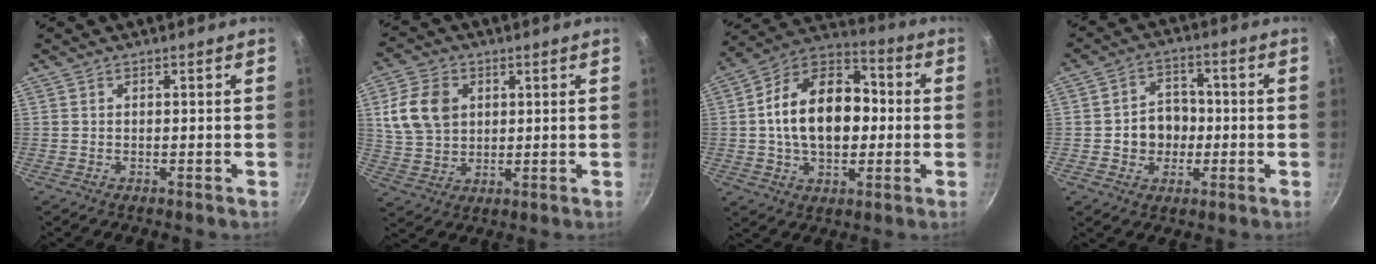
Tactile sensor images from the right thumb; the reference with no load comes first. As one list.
[{"total": 10.6, "force": [2.8, 8.0, 6.4], "torque": [-0.103, -0.002, 0.057]}, {"total": 19.7, "force": [0.3, 13.1, 14.7], "torque": [-0.213, 0.038, -0.009]}, {"total": 8.0, "force": [-0.9, 6.8, 4.2], "torque": [-0.028, 0.016, -0.018]}]